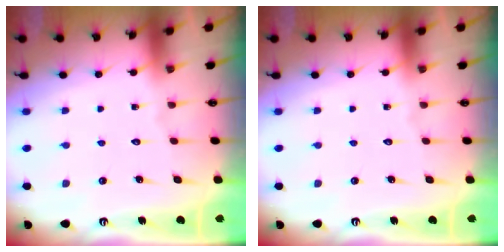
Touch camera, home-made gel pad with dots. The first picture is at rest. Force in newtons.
{"total": 0.0}